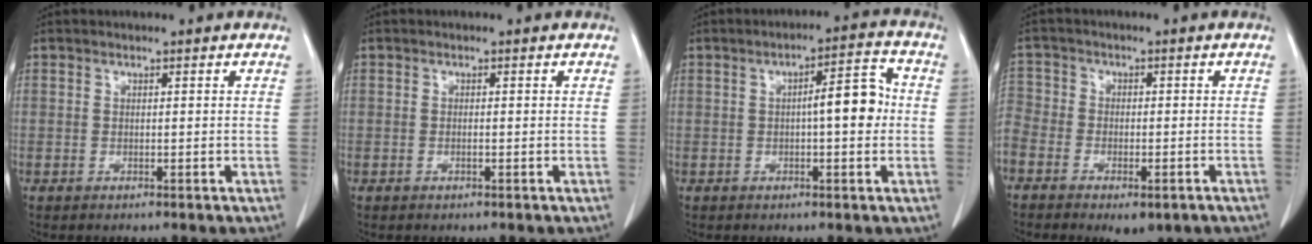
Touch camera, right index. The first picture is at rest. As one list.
[{"total": 0.6, "force": [-0.3, 0.0, 0.5], "torque": [-0.010, 0.001, -0.004]}, {"total": 6.7, "force": [0.0, 1.6, 6.5], "torque": [-0.093, 0.020, -0.002]}, {"total": 13.0, "force": [-7.4, 8.7, 6.1], "torque": [-0.161, 0.007, -0.121]}]